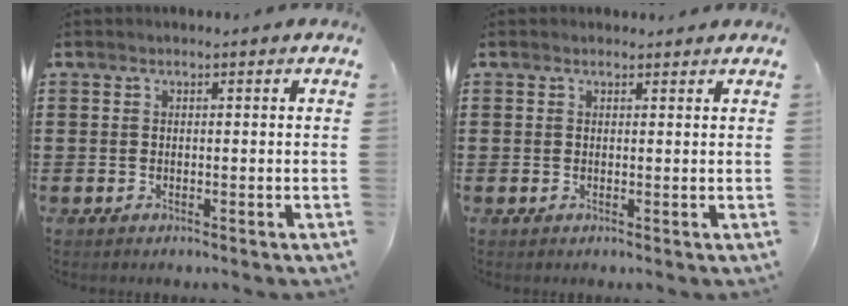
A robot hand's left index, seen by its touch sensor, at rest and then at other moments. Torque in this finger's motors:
{"motor_torque": [1.59, -0.54, 0.06, 0.01]}